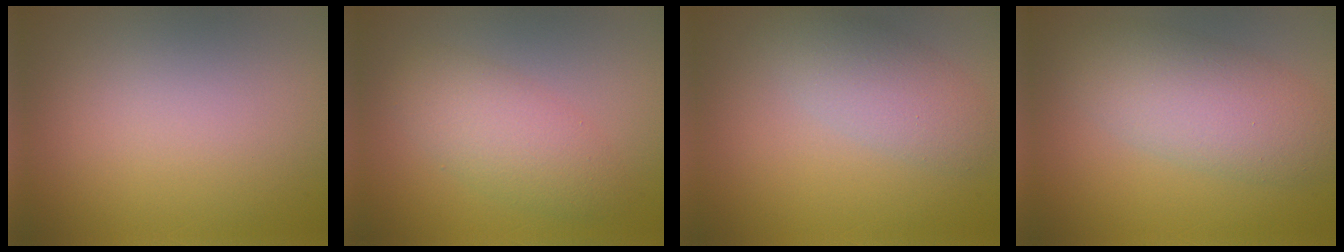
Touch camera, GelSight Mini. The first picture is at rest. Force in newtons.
{"total": 3.8, "press": 3.8, "slide": 0.1}
{"total": 3.4, "press": 3.4, "slide": 0.0}
{"total": 5.6, "press": 5.6, "slide": 0.2}